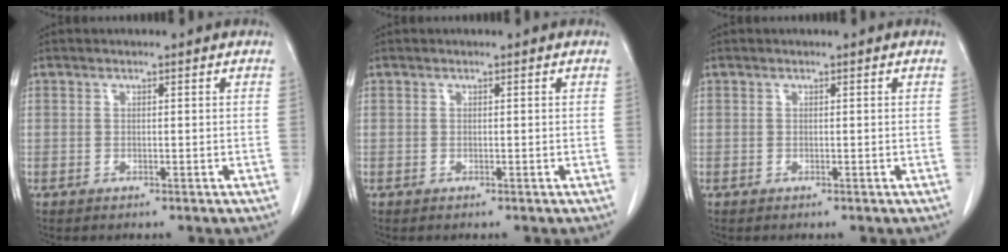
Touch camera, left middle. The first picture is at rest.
{"total": 0.0}
{"total": 0.0}